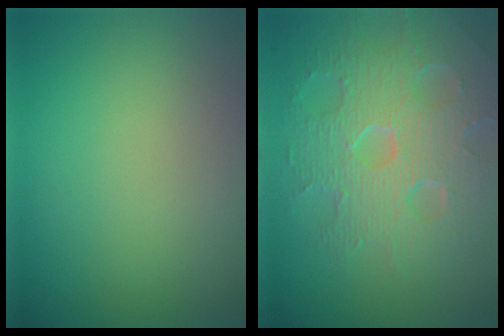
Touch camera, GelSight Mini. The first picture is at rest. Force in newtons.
{"total": 8.3, "press": 5.7, "slide": 6.0}